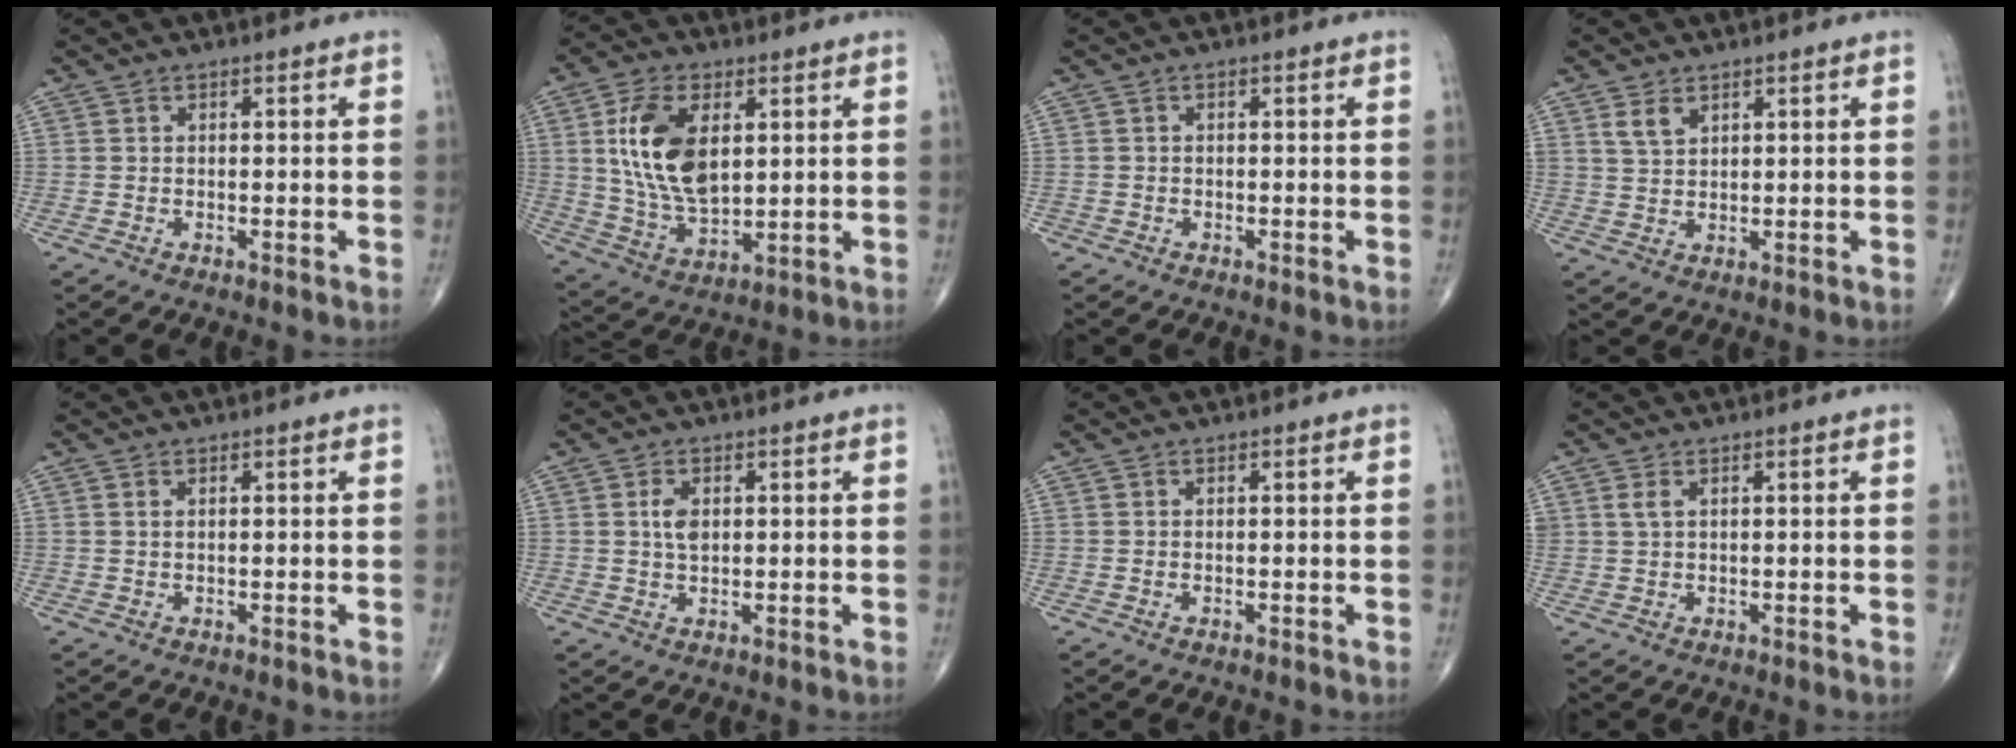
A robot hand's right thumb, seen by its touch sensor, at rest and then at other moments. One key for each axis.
{"total": 14.9, "fx": 3.4, "fy": 8.3, "fz": 11.9, "tx": -0.219, "ty": -0.015, "tz": 0.071}
{"total": 0.8, "fx": -0.5, "fy": 0.6, "fz": 0.0, "tx": 0.006, "ty": 0.004, "tz": -0.013}
{"total": 3.4, "fx": 2.0, "fy": 2.0, "fz": 1.8, "tx": -0.028, "ty": -0.009, "tz": 0.044}
{"total": 0.6, "fx": 0.3, "fy": 0.3, "fz": 0.5, "tx": -0.011, "ty": 0.004, "tz": 0.006}
{"total": 3.3, "fx": 0.7, "fy": 2.0, "fz": 2.5, "tx": -0.042, "ty": -0.002, "tz": 0.012}
{"total": 0.0}
{"total": 1.5, "fx": 0.7, "fy": 0.8, "fz": 1.1, "tx": -0.025, "ty": 0.004, "tz": 0.019}